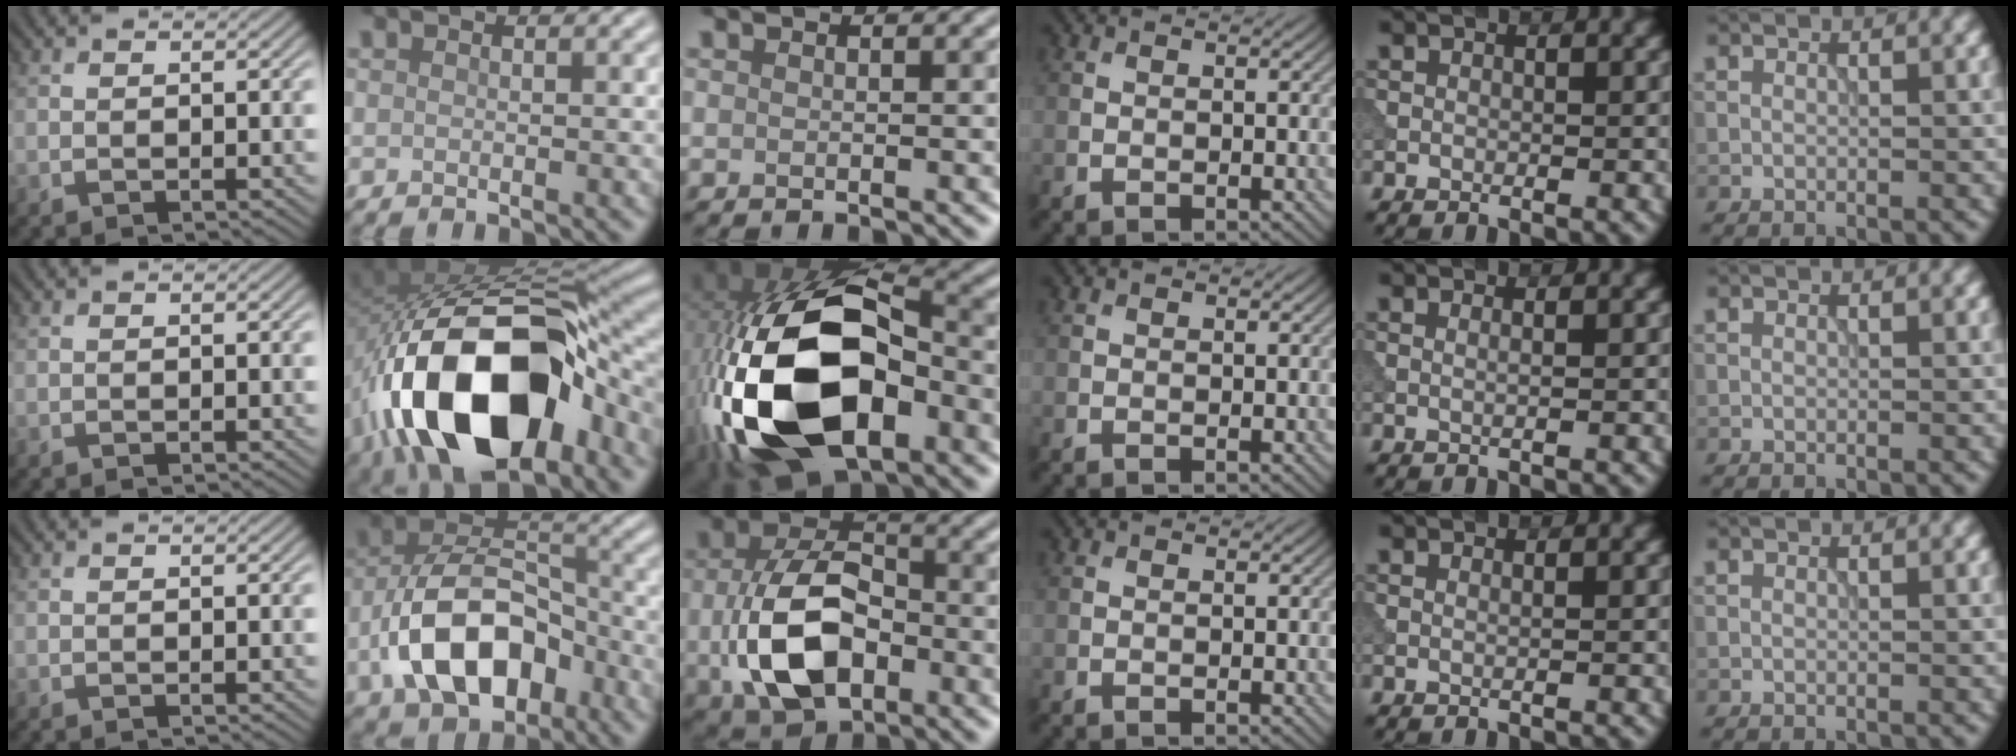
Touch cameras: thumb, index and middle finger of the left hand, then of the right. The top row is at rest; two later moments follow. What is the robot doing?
{"motion": "insert", "object": "power adapter"}